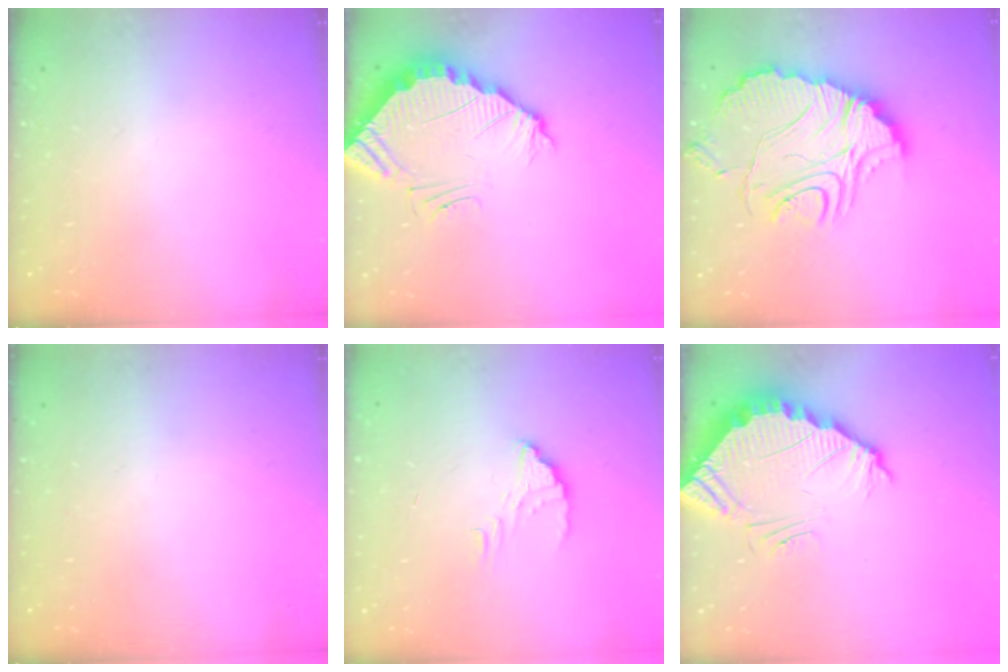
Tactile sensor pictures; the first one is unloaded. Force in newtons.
{"total": 3.7, "press": 3.7, "slide": 0.2}
{"total": 18.5, "press": 18.4, "slide": 1.7}
{"total": 0.0}
{"total": 2.2, "press": 2.2, "slide": 0.1}
{"total": 5.0, "press": 5.0, "slide": 0.3}